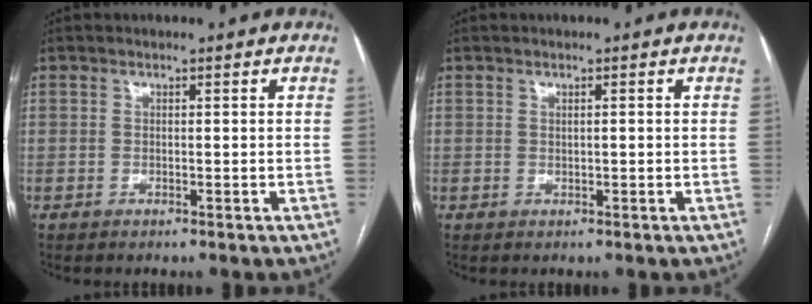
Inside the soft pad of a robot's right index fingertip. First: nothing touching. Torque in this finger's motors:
{"motor_torque": [-0.27, -0.05, -0.05, -0.01]}